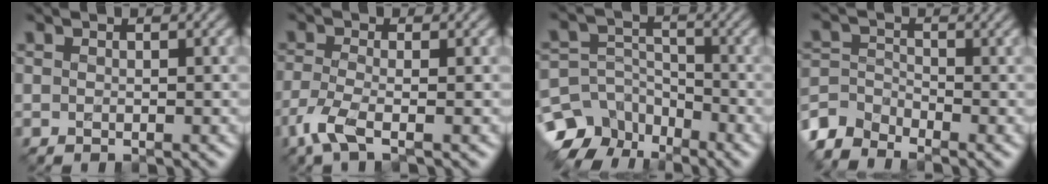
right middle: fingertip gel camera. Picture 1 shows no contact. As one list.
[{"total": 3.4, "force": [-2.0, 0.8, 2.6], "torque": [-0.067, -0.010, -0.050]}, {"total": 9.2, "force": [-6.1, 6.4, 2.7], "torque": [-0.040, -0.015, -0.109]}, {"total": 3.7, "force": [-3.2, 1.5, 0.9], "torque": [-0.021, -0.003, -0.079]}]